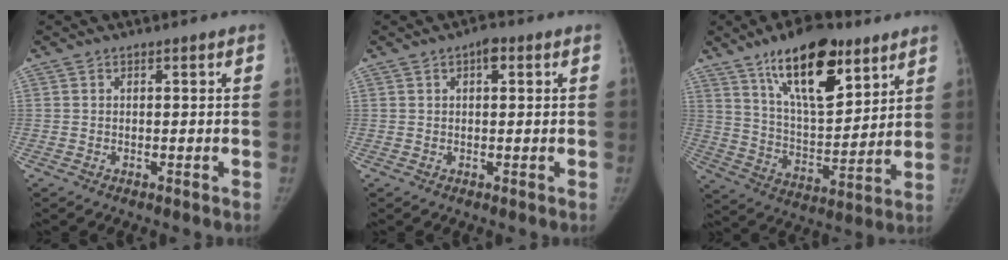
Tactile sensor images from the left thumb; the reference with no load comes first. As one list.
[{"total": 2.5, "force": [1.1, 1.4, 1.8], "torque": [-0.018, 0.001, 0.011]}, {"total": 19.5, "force": [11.6, 8.2, 13.4], "torque": [-0.178, -0.060, 0.201]}]